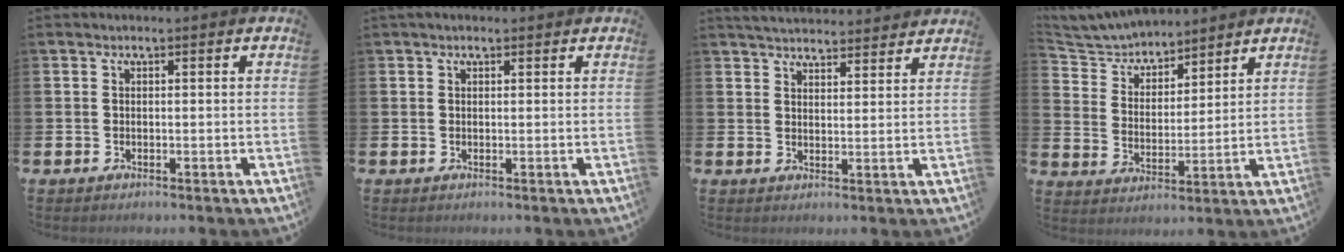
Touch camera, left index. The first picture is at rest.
{"total": 0.8, "force": [0.6, 0.3, 0.3], "torque": [0.003, 0.001, 0.008]}
{"total": 4.4, "force": [4.3, 0.5, 0.3], "torque": [-0.013, -0.024, 0.078]}
{"total": 5.8, "force": [5.6, 1.3, 0.4], "torque": [-0.043, -0.036, 0.098]}